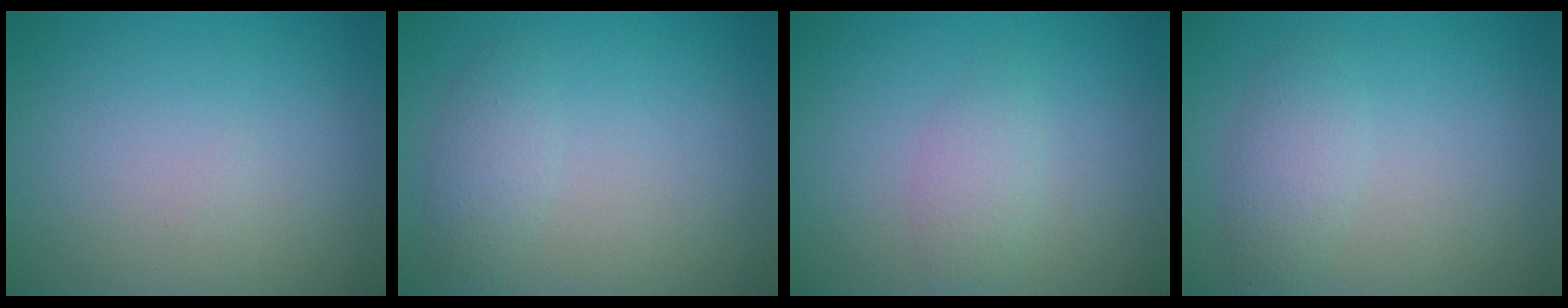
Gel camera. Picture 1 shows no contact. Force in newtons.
{"total": 1.7, "press": 1.7, "slide": 0.1}
{"total": 1.8, "press": 1.8, "slide": 0.1}
{"total": 2.2, "press": 2.2, "slide": 0.2}